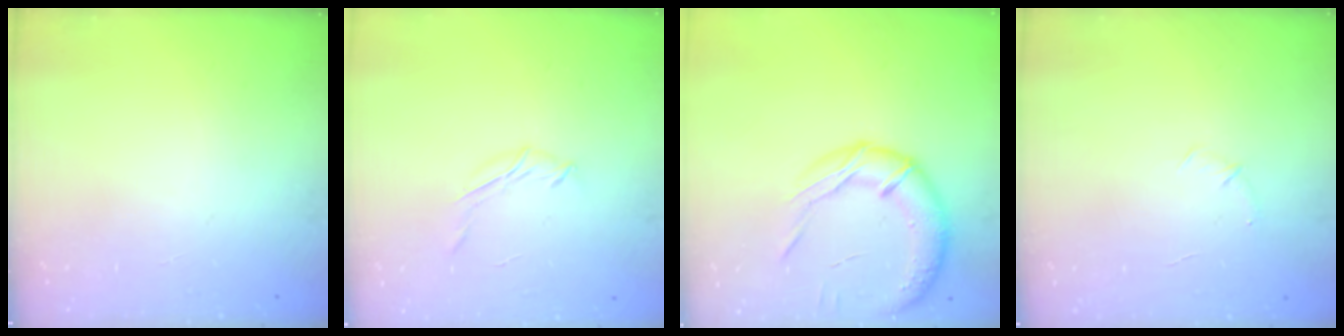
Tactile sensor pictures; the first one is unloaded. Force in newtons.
{"total": 4.7, "press": 4.6, "slide": 0.9}
{"total": 17.2, "press": 16.9, "slide": 3.1}
{"total": 5.0, "press": 4.9, "slide": 1.3}